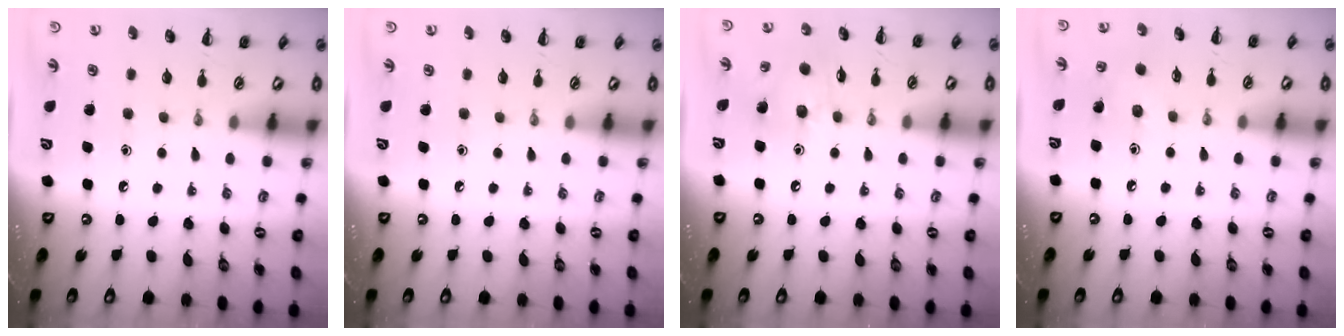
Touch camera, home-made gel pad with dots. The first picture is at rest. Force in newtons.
{"total": 0.0}
{"total": 10.8, "press": 10.6, "slide": 2.4}
{"total": 4.3, "press": 4.1, "slide": 1.1}